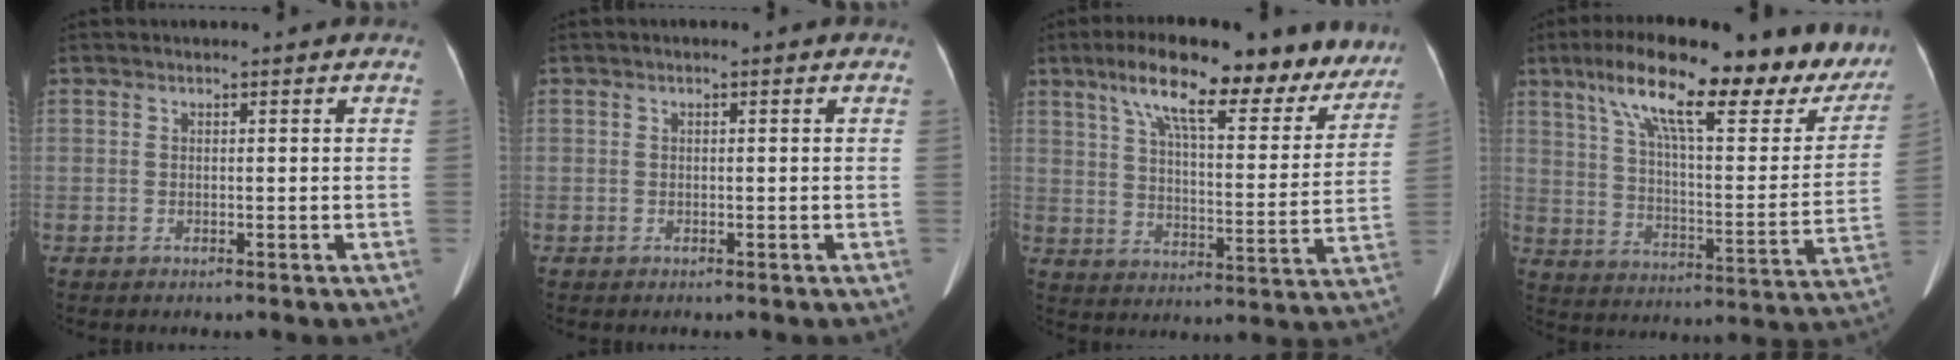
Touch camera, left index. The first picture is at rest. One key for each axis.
{"total": 0.6, "fx": 0.2, "fy": 0.1, "fz": 0.5, "tx": -0.008, "ty": 0.007, "tz": 0.002}
{"total": 20.5, "fx": 15.3, "fy": 5.4, "fz": 12.5, "tx": -0.175, "ty": 0.023, "tz": 0.216}
{"total": 25.9, "fx": 19.1, "fy": 6.5, "fz": 16.3, "tx": -0.240, "ty": 0.021, "tz": 0.269}